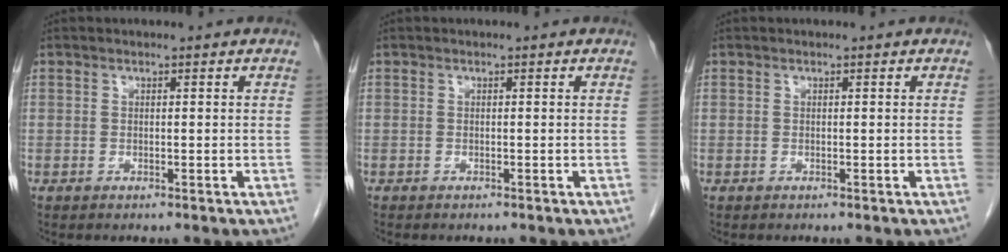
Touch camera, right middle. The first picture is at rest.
{"total": 1.3, "force": [-1.1, 0.3, 0.5], "torque": [-0.012, -0.003, -0.014]}
{"total": 0.0}